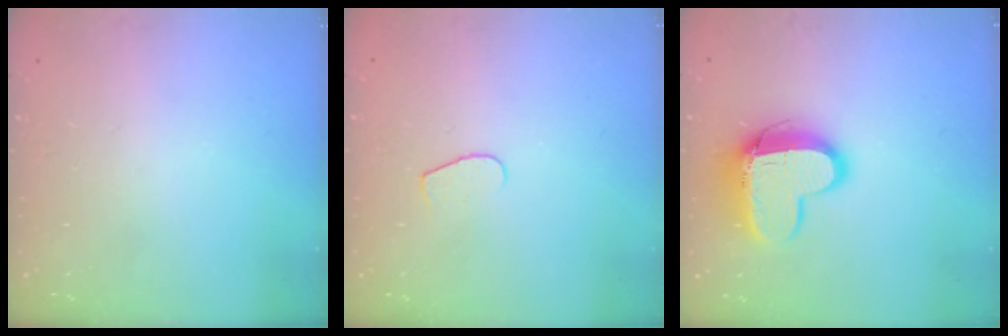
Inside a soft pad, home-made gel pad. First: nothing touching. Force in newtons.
{"total": 4.6, "press": 4.5, "slide": 0.4}
{"total": 12.9, "press": 12.9, "slide": 1.1}